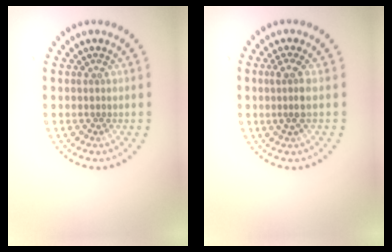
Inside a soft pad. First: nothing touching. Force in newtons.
{"total": 1.9, "press": 1.4, "slide": 1.3}